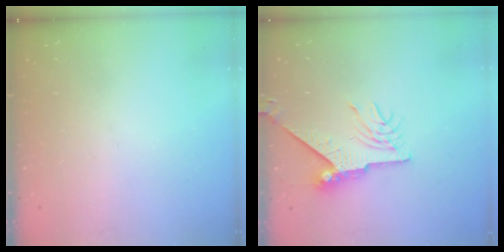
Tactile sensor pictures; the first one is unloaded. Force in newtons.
{"total": 8.7, "press": 8.7, "slide": 0.6}